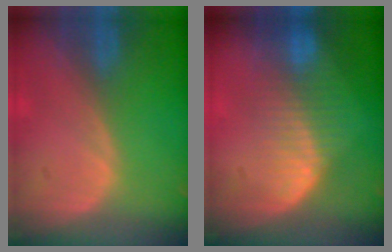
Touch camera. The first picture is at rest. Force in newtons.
{"total": 8.4, "press": 7.1, "slide": 4.4}